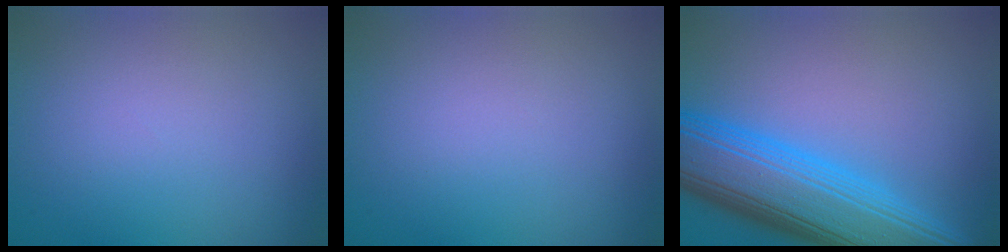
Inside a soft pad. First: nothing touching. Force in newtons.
{"total": 0.0}
{"total": 10.6, "press": 10.6, "slide": 0.2}